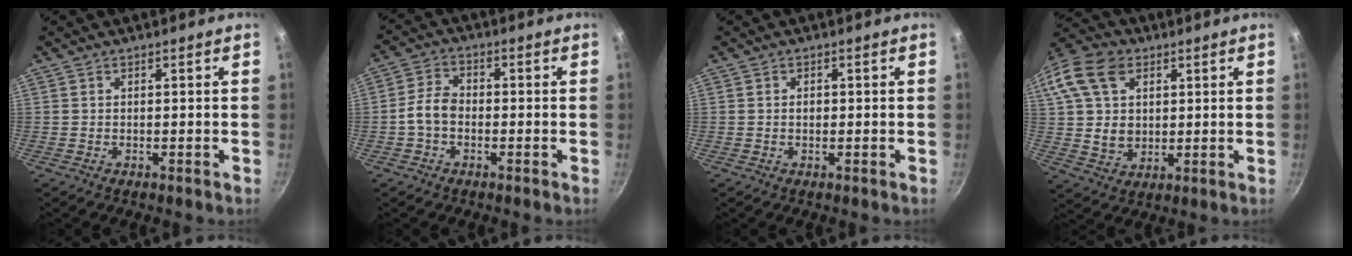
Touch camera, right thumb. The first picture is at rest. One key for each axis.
{"total": 5.1, "fx": -1.3, "fy": 3.6, "fz": 3.4, "tx": -0.057, "ty": 0.027, "tz": -0.035}
{"total": 1.3, "fx": 0.0, "fy": 1.0, "fz": 0.8, "tx": -0.010, "ty": 0.004, "tz": -0.001}
{"total": 18.2, "fx": 6.2, "fy": 13.6, "fz": 10.5, "tx": -0.210, "ty": 0.011, "tz": 0.113}